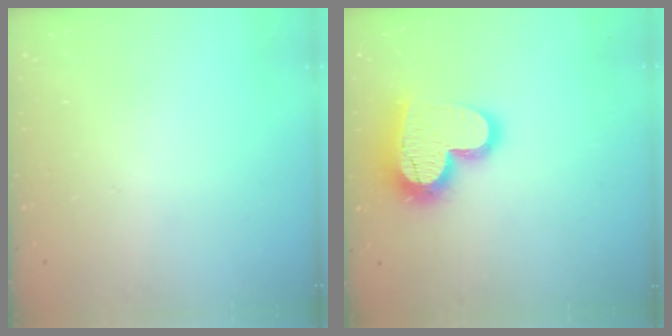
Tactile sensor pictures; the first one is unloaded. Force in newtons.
{"total": 18.4, "press": 18.4, "slide": 1.4}